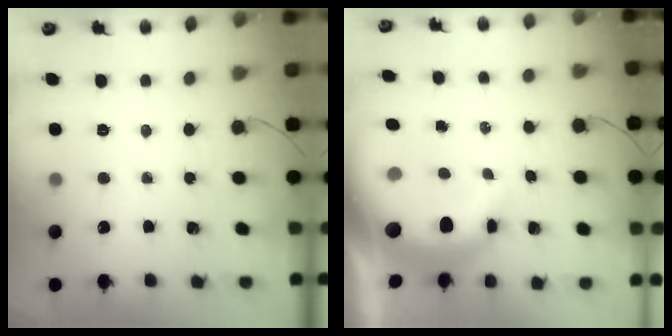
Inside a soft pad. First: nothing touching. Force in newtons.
{"total": 11.3, "press": 11.0, "slide": 2.3}